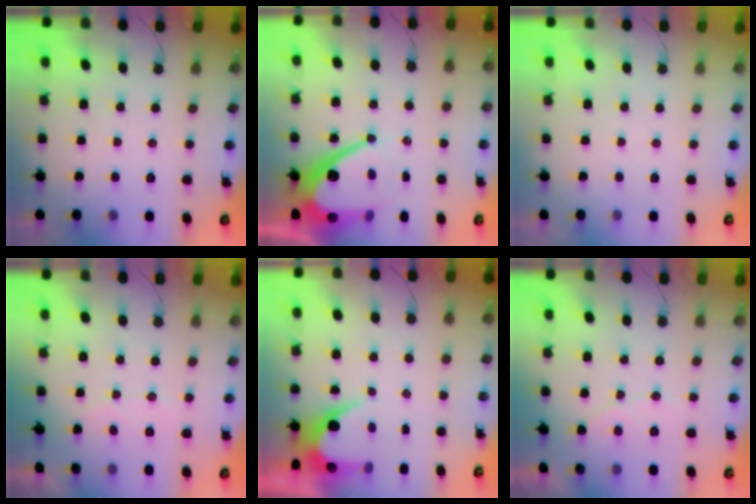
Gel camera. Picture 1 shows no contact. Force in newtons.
{"total": 14.4, "press": 14.4, "slide": 0.9}
{"total": 0.0}
{"total": 3.2, "press": 3.2, "slide": 0.1}
{"total": 5.3, "press": 5.3, "slide": 0.3}
{"total": 3.9, "press": 3.9, "slide": 0.2}